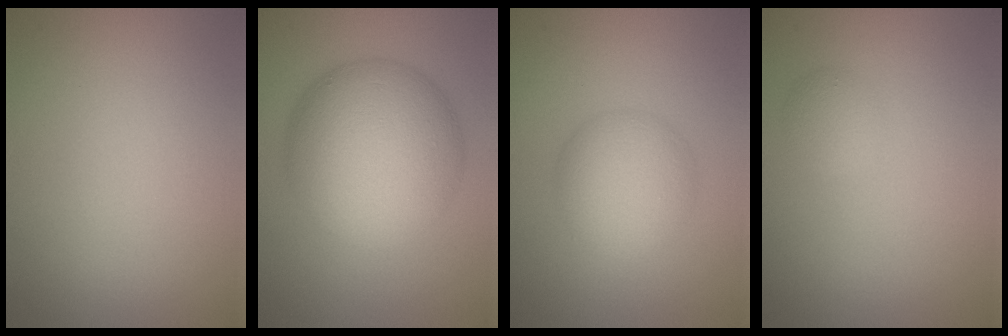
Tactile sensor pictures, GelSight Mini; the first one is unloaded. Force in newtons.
{"total": 11.8, "press": 11.8, "slide": 0.2}
{"total": 4.8, "press": 4.8, "slide": 0.3}
{"total": 1.3, "press": 1.3, "slide": 0.1}